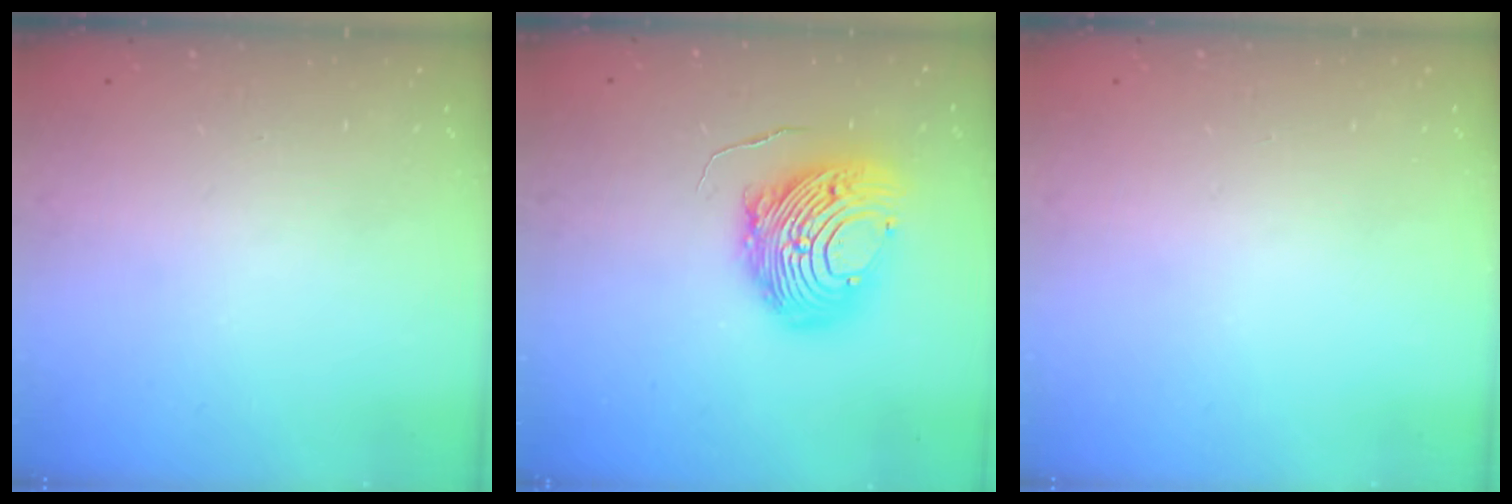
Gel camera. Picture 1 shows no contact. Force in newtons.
{"total": 14.7, "press": 14.6, "slide": 1.4}
{"total": 0.0}